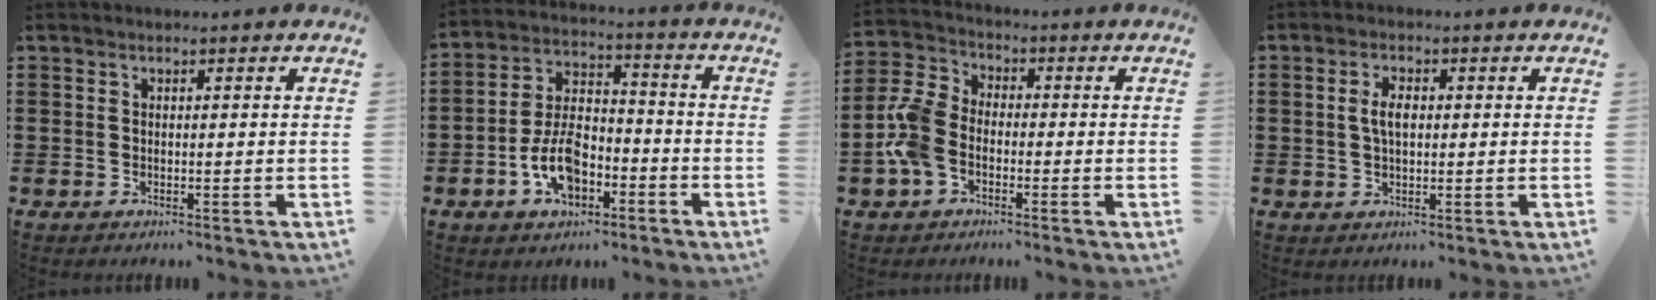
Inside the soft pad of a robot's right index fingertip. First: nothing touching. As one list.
[{"total": 8.4, "force": [-3.9, 4.8, 5.6], "torque": [-0.125, 0.011, -0.075]}, {"total": 7.2, "force": [-2.3, 4.9, 4.8], "torque": [-0.143, 0.001, -0.057]}, {"total": 3.3, "force": [0.3, 1.6, 2.9], "torque": [-0.059, 0.007, 0.004]}]